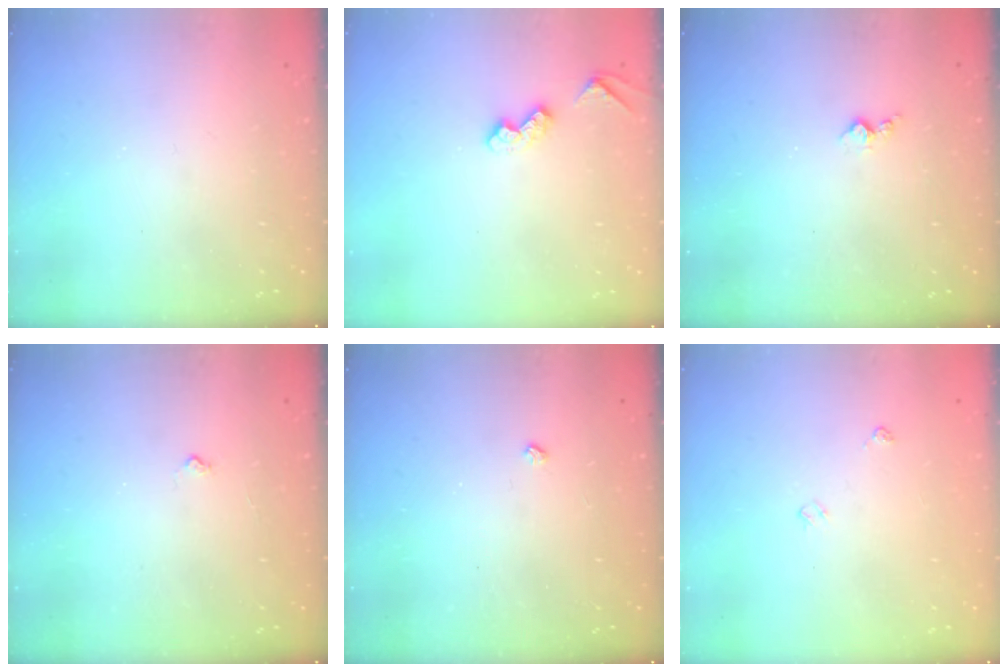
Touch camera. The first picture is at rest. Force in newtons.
{"total": 5.4, "press": 5.3, "slide": 0.7}
{"total": 3.7, "press": 3.7, "slide": 0.4}
{"total": 3.2, "press": 3.1, "slide": 0.4}
{"total": 3.3, "press": 3.3, "slide": 0.4}
{"total": 3.8, "press": 3.7, "slide": 0.6}